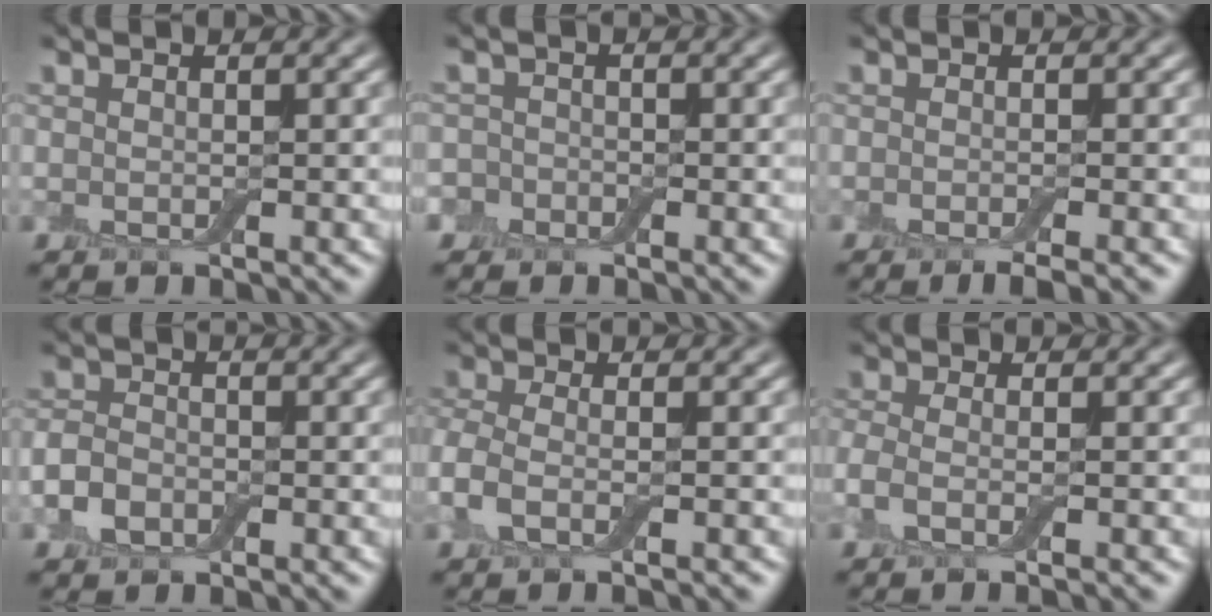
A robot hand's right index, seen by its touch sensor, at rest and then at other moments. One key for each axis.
{"total": 2.2, "fx": -1.0, "fy": 1.9, "fz": 0.4, "tx": 0.012, "ty": 0.006, "tz": -0.031}
{"total": 2.3, "fx": -1.6, "fy": 0.3, "fz": 1.7, "tx": -0.023, "ty": -0.002, "tz": -0.027}
{"total": 2.4, "fx": -1.2, "fy": 1.7, "fz": 1.3, "tx": -0.025, "ty": 0.002, "tz": -0.032}
{"total": 2.8, "fx": -1.5, "fy": 1.0, "fz": 2.2, "tx": -0.052, "ty": -0.006, "tz": -0.042}
{"total": 2.6, "fx": -1.5, "fy": 0.7, "fz": 2.1, "tx": -0.046, "ty": -0.009, "tz": -0.042}